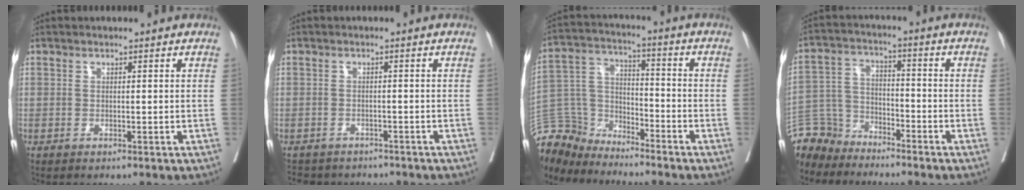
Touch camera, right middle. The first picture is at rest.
{"total": 6.9, "force": [-6.3, 2.6, 1.1], "torque": [-0.021, -0.004, -0.080]}
{"total": 10.7, "force": [-10.3, 3.0, 0.0], "torque": [-0.011, 0.031, -0.204]}
{"total": 7.8, "force": [-7.1, 3.0, -0.9], "torque": [0.011, 0.013, -0.145]}